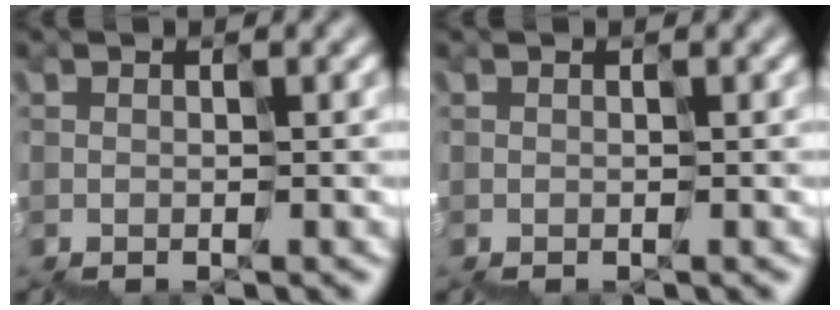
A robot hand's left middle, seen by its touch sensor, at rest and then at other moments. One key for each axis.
{"total": 0.0}